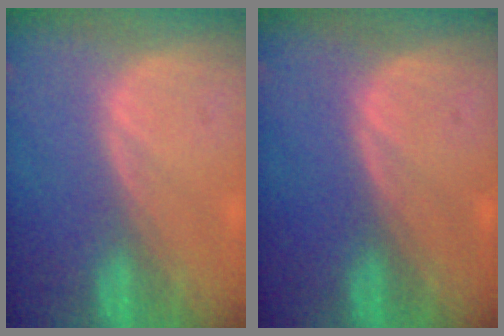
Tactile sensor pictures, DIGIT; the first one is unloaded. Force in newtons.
{"total": 0.0}